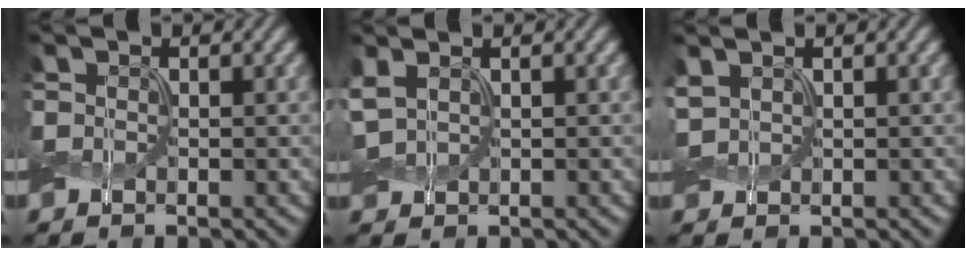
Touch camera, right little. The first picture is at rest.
{"total": 2.0, "force": [0.8, 1.2, 1.4], "torque": [-0.044, 0.009, 0.017]}
{"total": 1.3, "force": [0.7, 0.8, 0.8], "torque": [-0.023, 0.006, 0.016]}